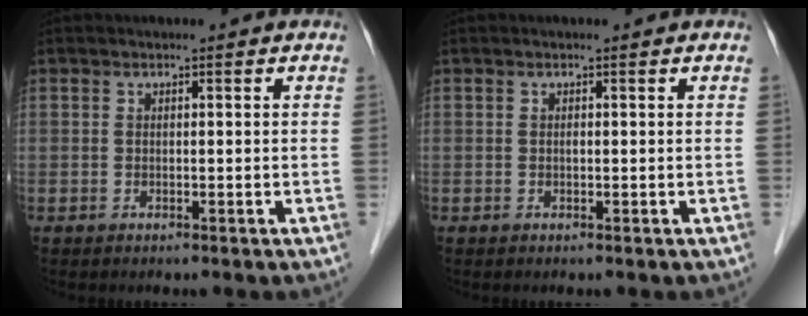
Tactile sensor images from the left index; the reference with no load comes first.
{"total": 0.0}